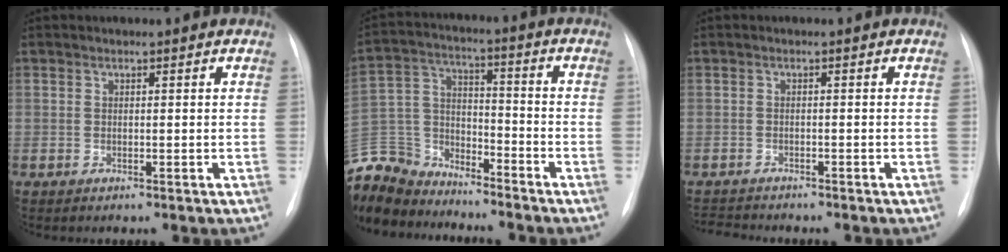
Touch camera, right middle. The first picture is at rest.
{"total": 15.9, "force": [-14.9, 5.0, 2.8], "torque": [-0.076, 0.027, -0.276]}
{"total": 3.1, "force": [-3.1, 0.3, 0.1], "torque": [-0.003, -0.015, -0.049]}